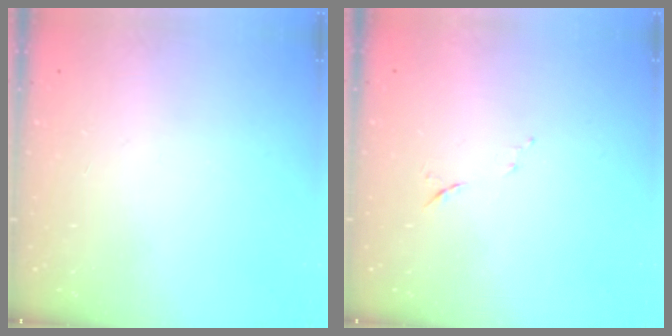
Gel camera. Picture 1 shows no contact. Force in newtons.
{"total": 5.5, "press": 5.4, "slide": 1.1}